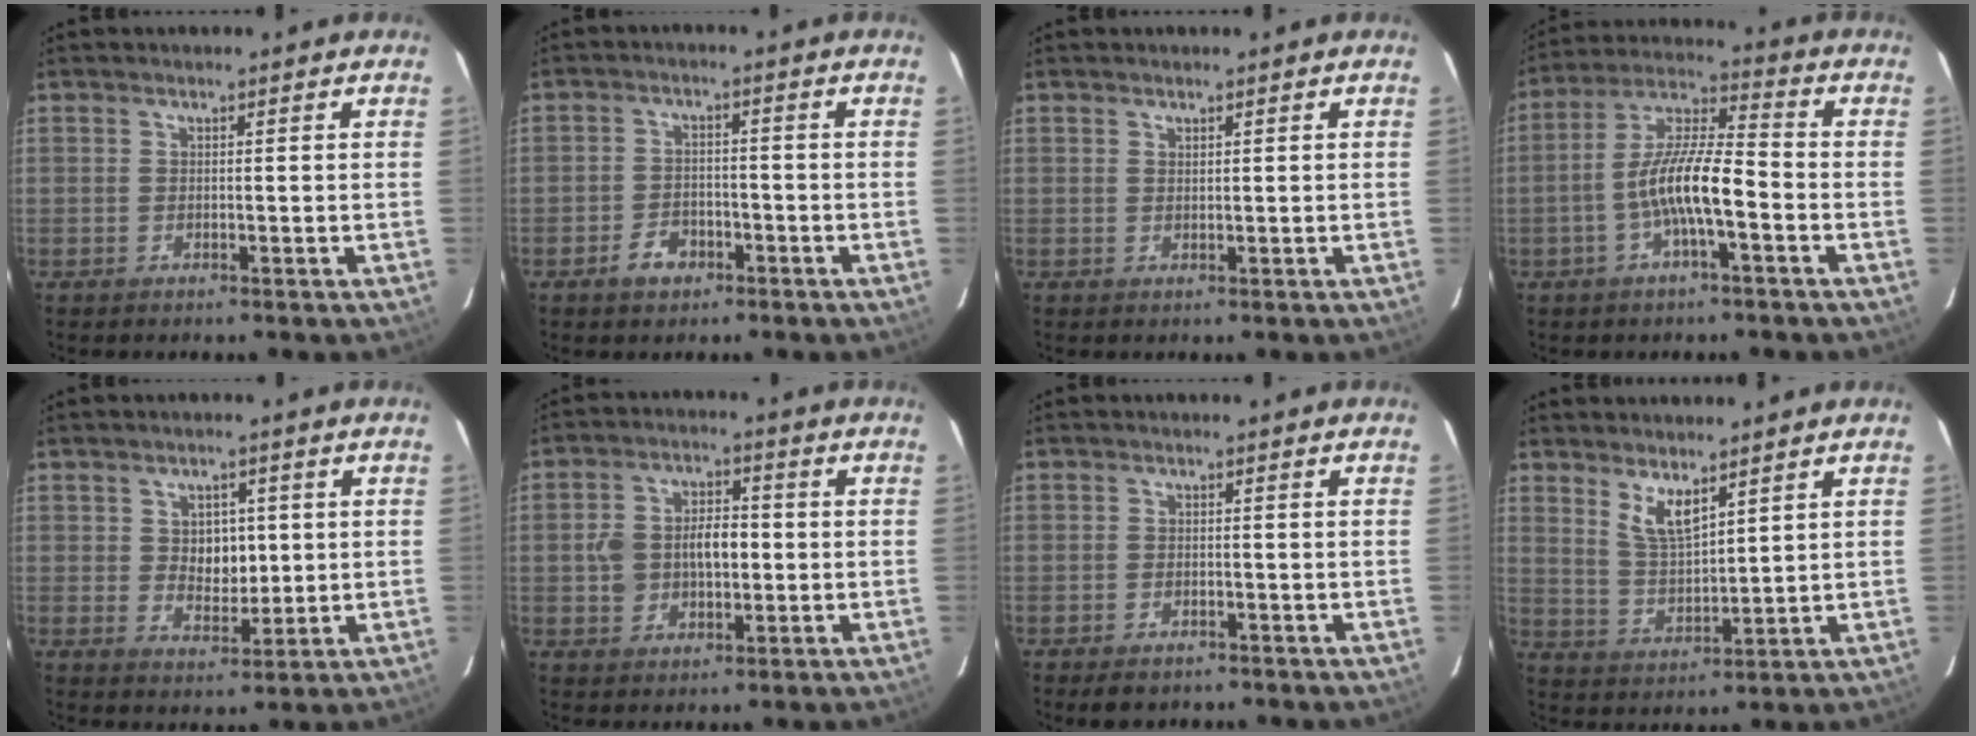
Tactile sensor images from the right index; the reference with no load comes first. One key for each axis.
{"total": 4.7, "fx": -2.9, "fy": 3.0, "fz": 2.0, "tx": -0.048, "ty": 0.007, "tz": -0.045}
{"total": 0.5, "fx": 0.5, "fy": 0.2, "fz": 0.1, "tx": -0.002, "ty": 0.001, "tz": 0.010}
{"total": 10.9, "fx": -3.8, "fy": 2.1, "fz": 10.0, "tx": -0.202, "ty": 0.009, "tz": -0.073}
{"total": 5.7, "fx": 0.9, "fy": 4.4, "fz": 3.5, "tx": -0.053, "ty": 0.004, "tz": 0.021}
{"total": 8.4, "fx": -0.6, "fy": 5.7, "fz": 6.1, "tx": -0.117, "ty": 0.017, "tz": -0.004}
{"total": 3.2, "fx": -2.3, "fy": 1.8, "fz": 1.4, "tx": -0.032, "ty": -0.003, "tz": -0.032}
{"total": 6.3, "fx": 4.2, "fy": 1.9, "fz": 4.3, "tx": -0.079, "ty": -0.008, "tz": 0.088}